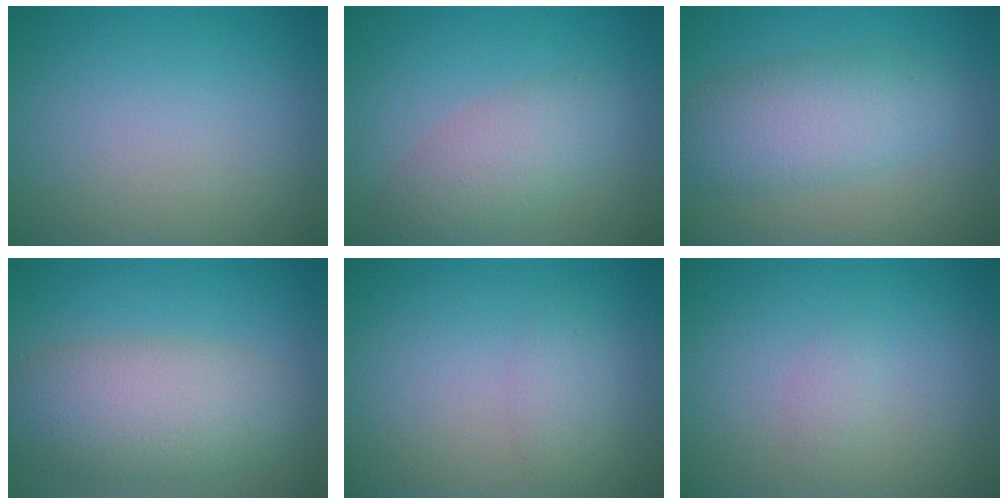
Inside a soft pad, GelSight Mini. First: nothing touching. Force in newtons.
{"total": 3.9, "press": 3.9, "slide": 0.2}
{"total": 5.2, "press": 5.2, "slide": 0.1}
{"total": 7.0, "press": 7.0, "slide": 0.3}
{"total": 1.7, "press": 1.7, "slide": 0.0}
{"total": 0.8, "press": 0.8, "slide": 0.1}